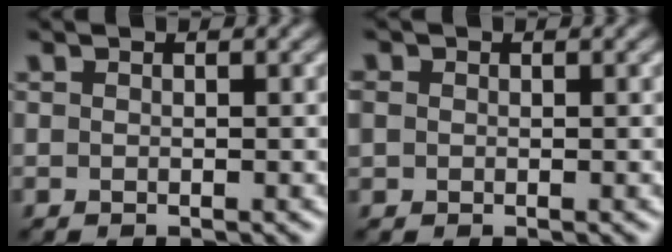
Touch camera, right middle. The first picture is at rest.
{"total": 1.8, "force": [0.3, 1.5, 0.9], "torque": [-0.027, 0.003, 0.004]}